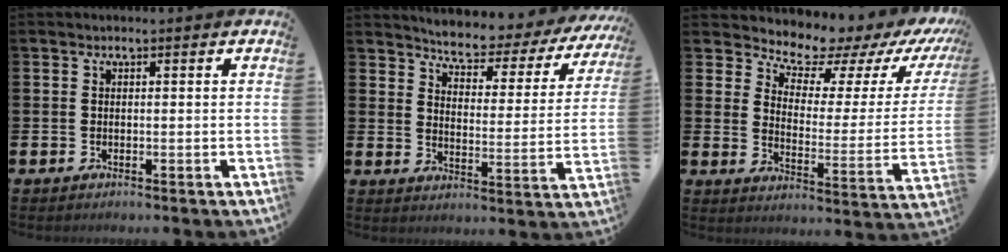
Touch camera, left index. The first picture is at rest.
{"total": 4.9, "force": [4.8, 0.9, 1.0], "torque": [-0.044, -0.043, 0.073]}
{"total": 7.7, "force": [6.9, 2.8, 2.1], "torque": [-0.063, -0.059, 0.113]}